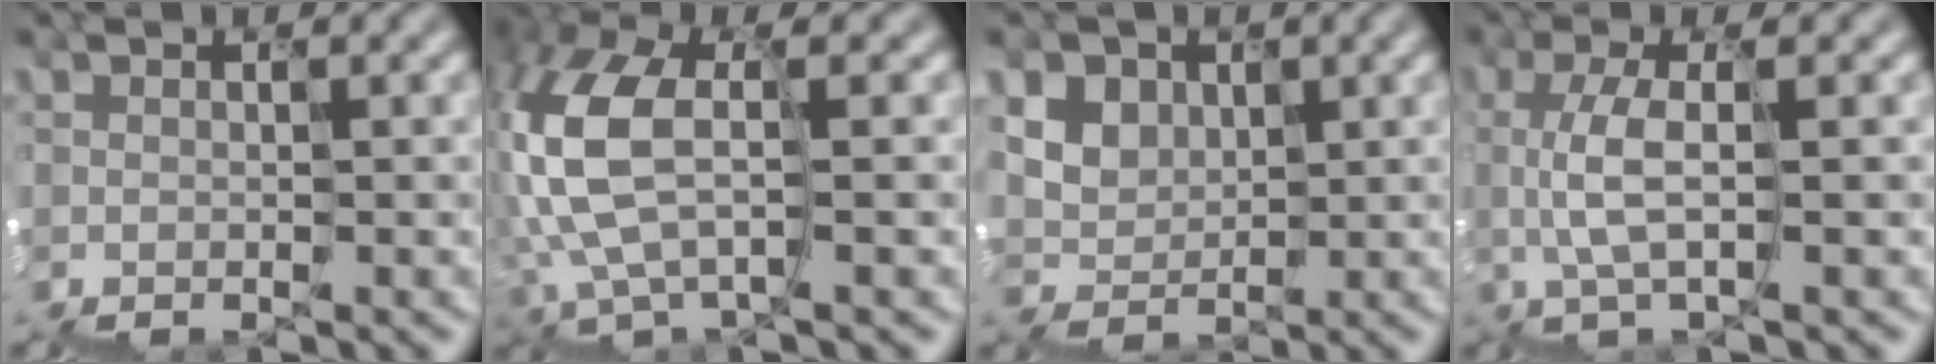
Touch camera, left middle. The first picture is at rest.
{"total": 4.5, "force": [0.1, 2.1, 4.0], "torque": [-0.148, 0.010, -0.009]}
{"total": 4.4, "force": [2.9, 3.2, -0.7], "torque": [-0.020, 0.015, 0.043]}
{"total": 1.2, "force": [0.0, 0.3, 1.1], "torque": [-0.054, -0.001, -0.003]}